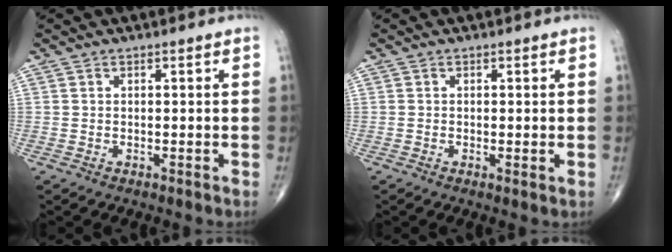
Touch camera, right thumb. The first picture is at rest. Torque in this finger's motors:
{"motor_torque": [-0.25, 0.16, -0.36, -0.19, 0.01]}